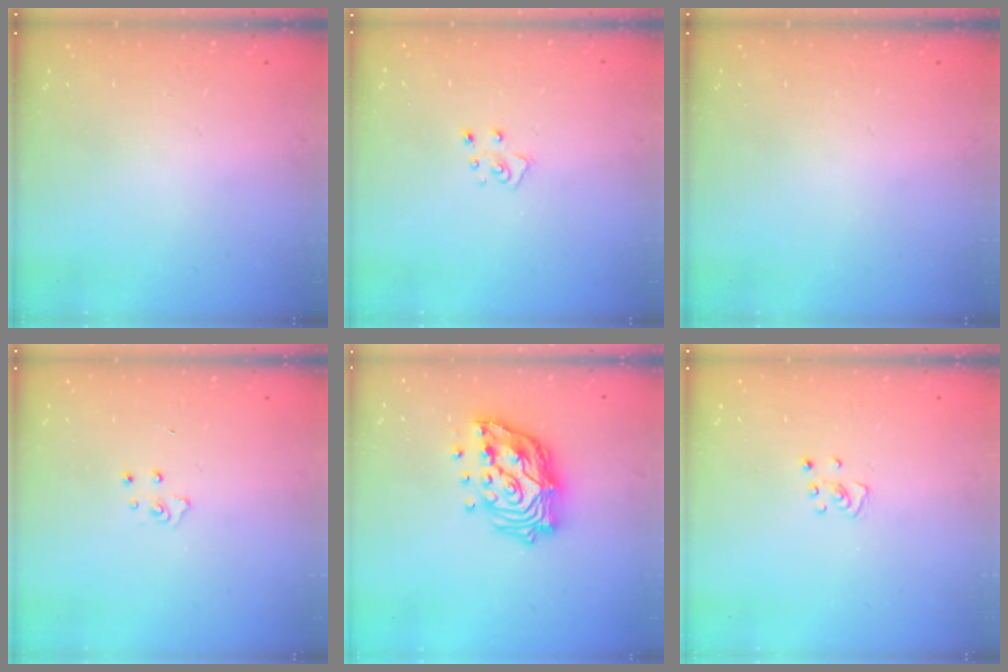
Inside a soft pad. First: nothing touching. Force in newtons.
{"total": 4.8, "press": 4.8, "slide": 0.2}
{"total": 0.0}
{"total": 3.9, "press": 3.9, "slide": 0.3}
{"total": 17.0, "press": 16.8, "slide": 2.2}
{"total": 3.4, "press": 3.4, "slide": 0.3}